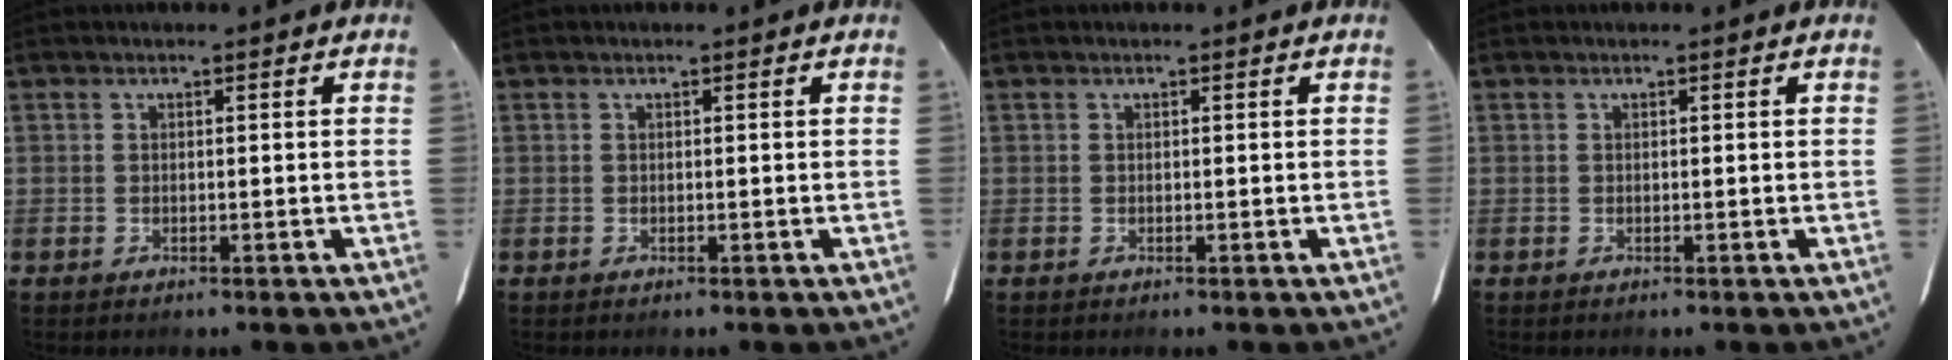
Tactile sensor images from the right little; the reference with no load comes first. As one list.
[{"total": 0.0}, {"total": 0.0}, {"total": 0.0}]